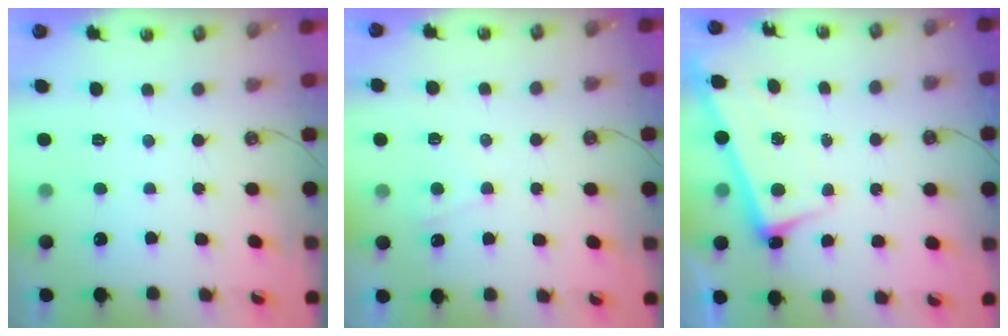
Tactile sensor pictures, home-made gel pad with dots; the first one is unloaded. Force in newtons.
{"total": 2.4, "press": 2.4, "slide": 0.4}
{"total": 2.9, "press": 2.8, "slide": 0.4}